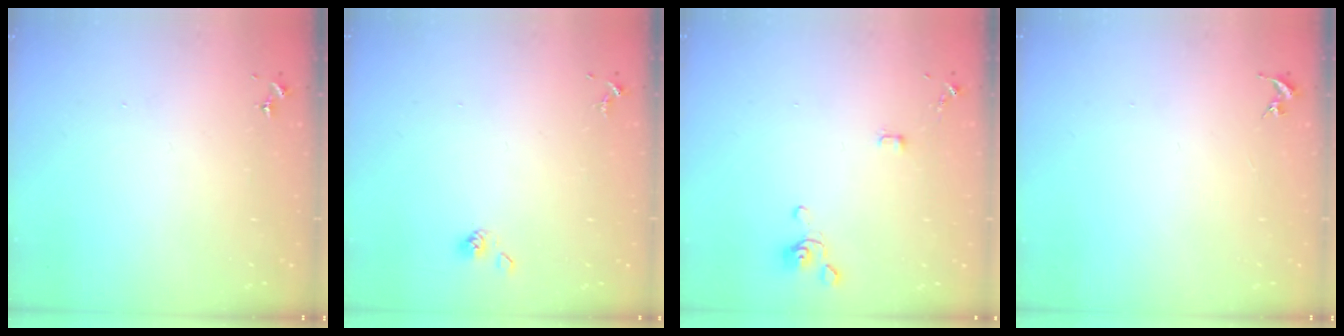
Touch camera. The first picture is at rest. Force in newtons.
{"total": 3.6, "press": 3.4, "slide": 1.2}
{"total": 4.2, "press": 4.1, "slide": 1.0}
{"total": 0.0}